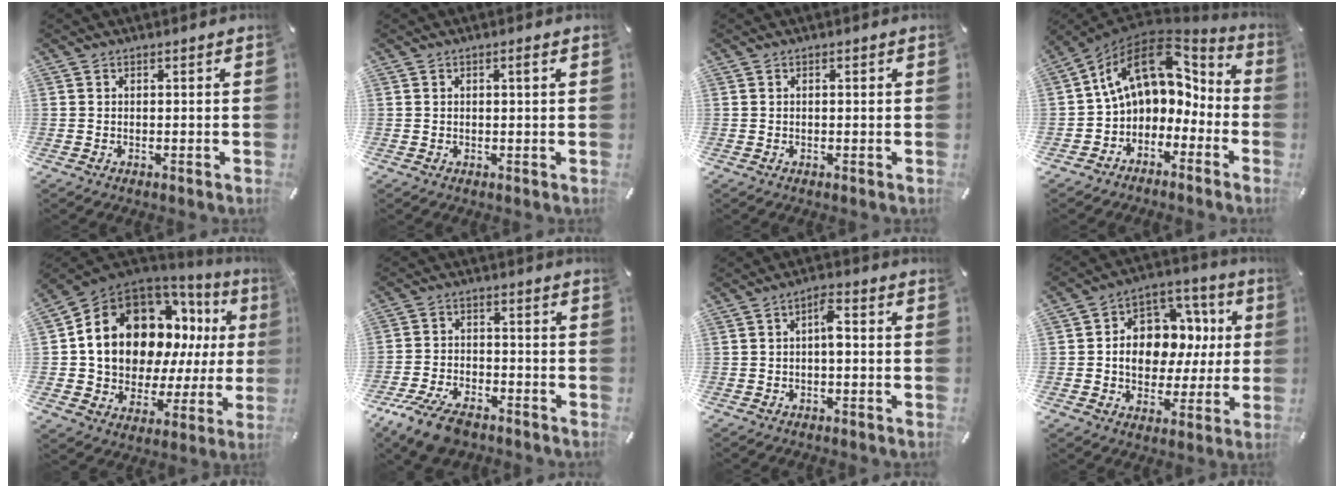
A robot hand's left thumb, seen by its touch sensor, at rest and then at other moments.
{"total": 1.4, "force": [0.4, 0.3, 1.3], "torque": [-0.026, 0.003, 0.006]}
{"total": 0.5, "force": [0.0, 0.2, 0.5], "torque": [-0.009, 0.002, -0.001]}
{"total": 13.8, "force": [4.3, 9.9, 8.5], "torque": [-0.146, -0.018, 0.075]}
{"total": 19.3, "force": [6.3, 13.5, 12.3], "torque": [-0.216, -0.056, 0.122]}
{"total": 9.5, "force": [-6.9, 4.3, 4.9], "torque": [-0.100, 0.032, -0.130]}
{"total": 4.5, "force": [-0.3, 1.9, 4.1], "torque": [-0.069, 0.013, -0.009]}
{"total": 12.5, "force": [0.0, 10.7, 6.6], "torque": [-0.104, -0.006, 0.009]}